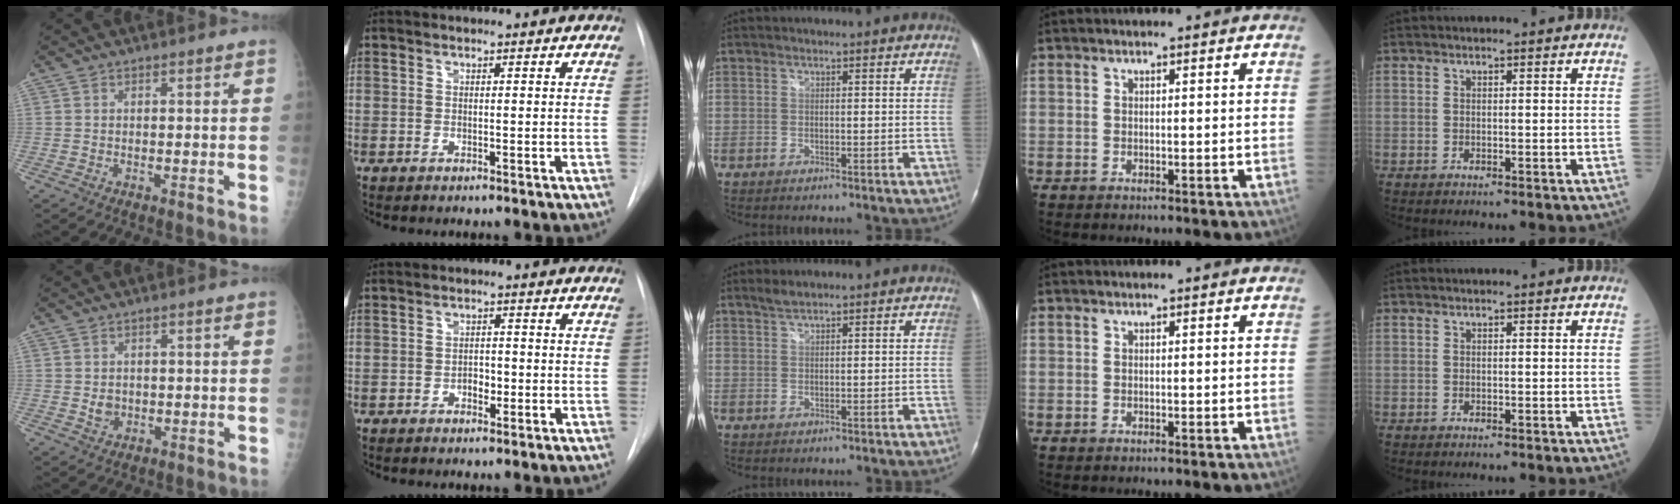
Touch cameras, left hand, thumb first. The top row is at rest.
{"thumb": {"total": 2.5, "force": [-0.2, 2.1, 1.3], "torque": [-0.011, 0.001, 0.002]}, "index": {"total": 2.0, "force": [-0.8, 1.3, 1.3], "torque": [-0.016, 0.007, -0.012]}, "middle": {"total": 1.5, "force": [1.4, 0.2, 0.5], "torque": [-0.012, 0.004, 0.030]}}